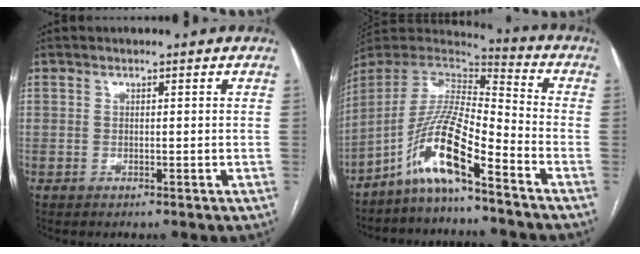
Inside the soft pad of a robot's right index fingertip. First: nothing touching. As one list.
[{"total": 12.0, "force": [-7.9, 1.0, 9.0], "torque": [-0.176, 0.007, -0.150]}]